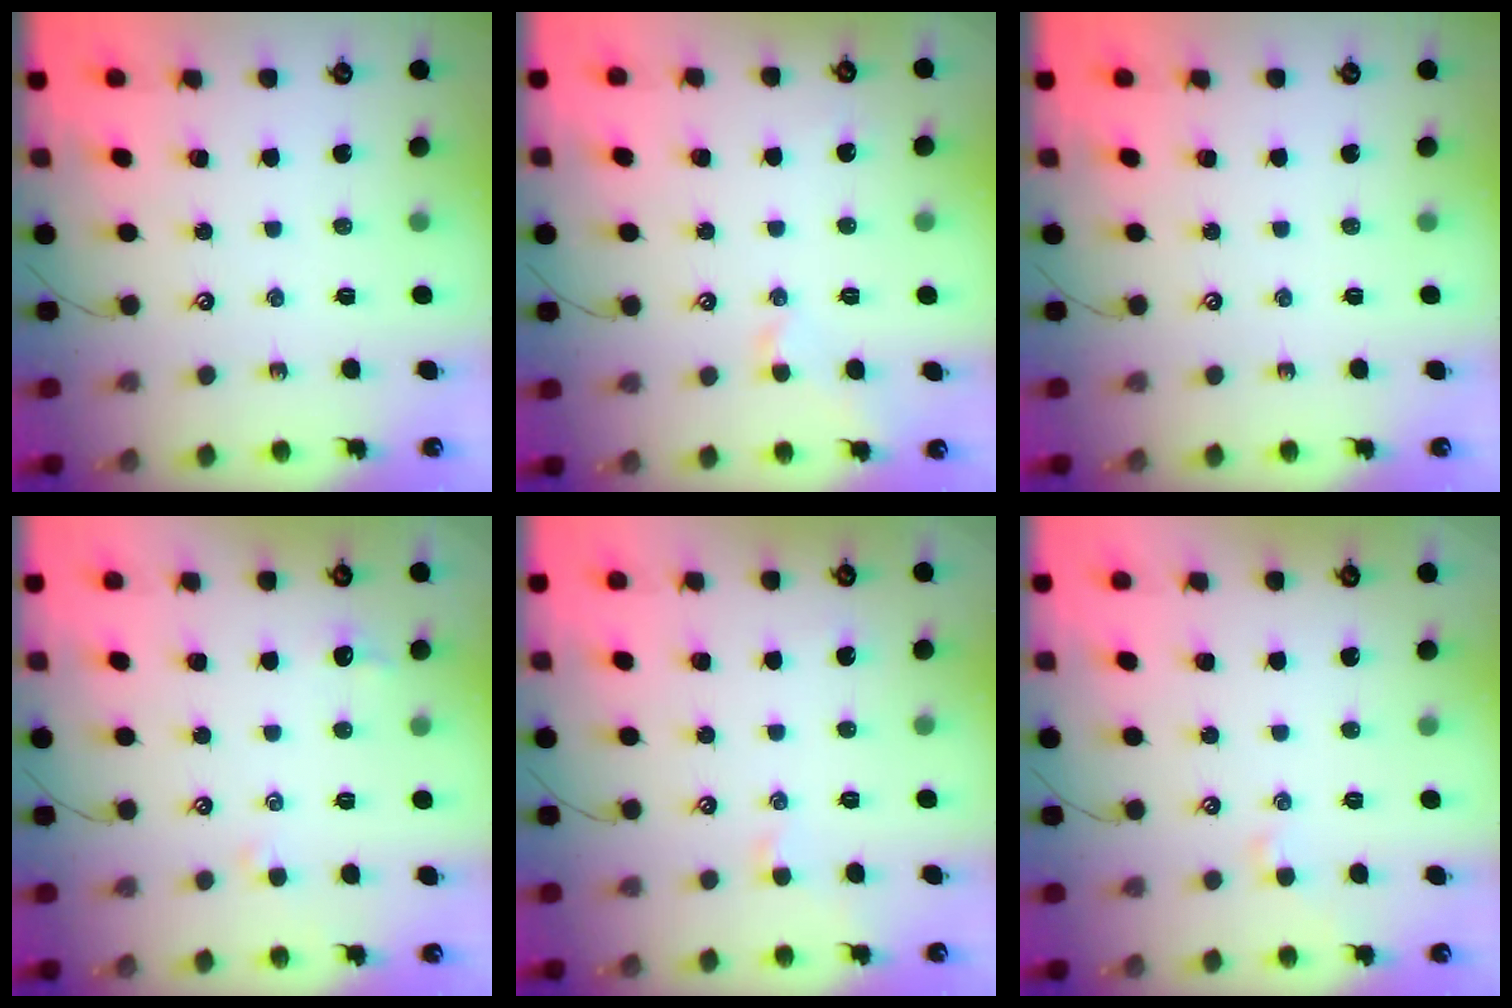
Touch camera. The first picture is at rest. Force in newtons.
{"total": 0.7, "press": 0.7, "slide": 0.2}
{"total": 0.0}
{"total": 1.1, "press": 0.9, "slide": 0.6}
{"total": 0.7, "press": 0.5, "slide": 0.5}
{"total": 0.6, "press": 0.3, "slide": 0.5}